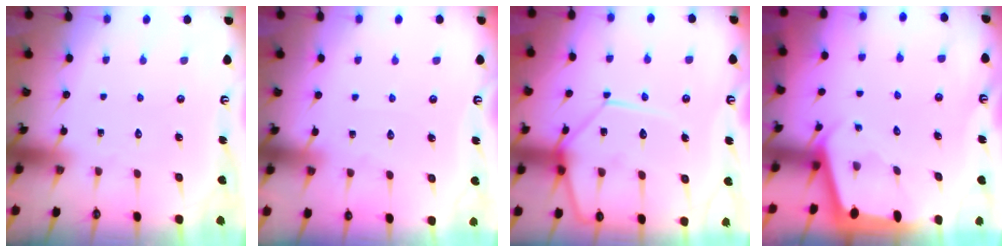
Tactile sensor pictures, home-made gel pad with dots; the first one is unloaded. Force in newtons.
{"total": 4.9, "press": 4.8, "slide": 0.6}
{"total": 14.0, "press": 13.9, "slide": 1.2}
{"total": 2.2, "press": 2.2, "slide": 0.2}